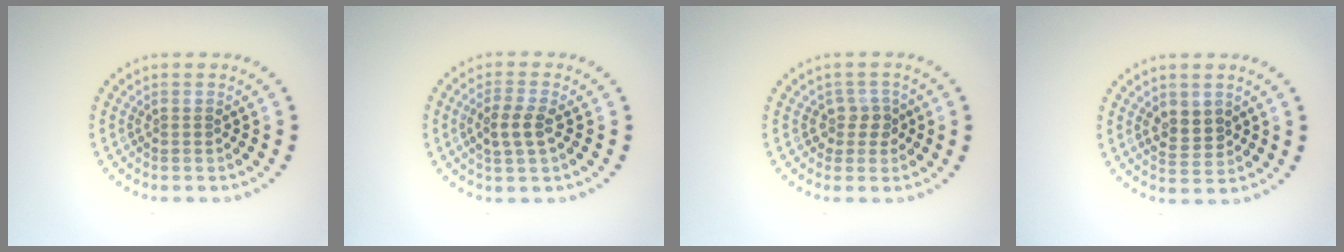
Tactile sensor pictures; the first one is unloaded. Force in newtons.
{"total": 2.6, "press": 2.5, "slide": 0.8}
{"total": 1.8, "press": 1.5, "slide": 1.0}
{"total": 2.5, "press": 2.4, "slide": 0.6}